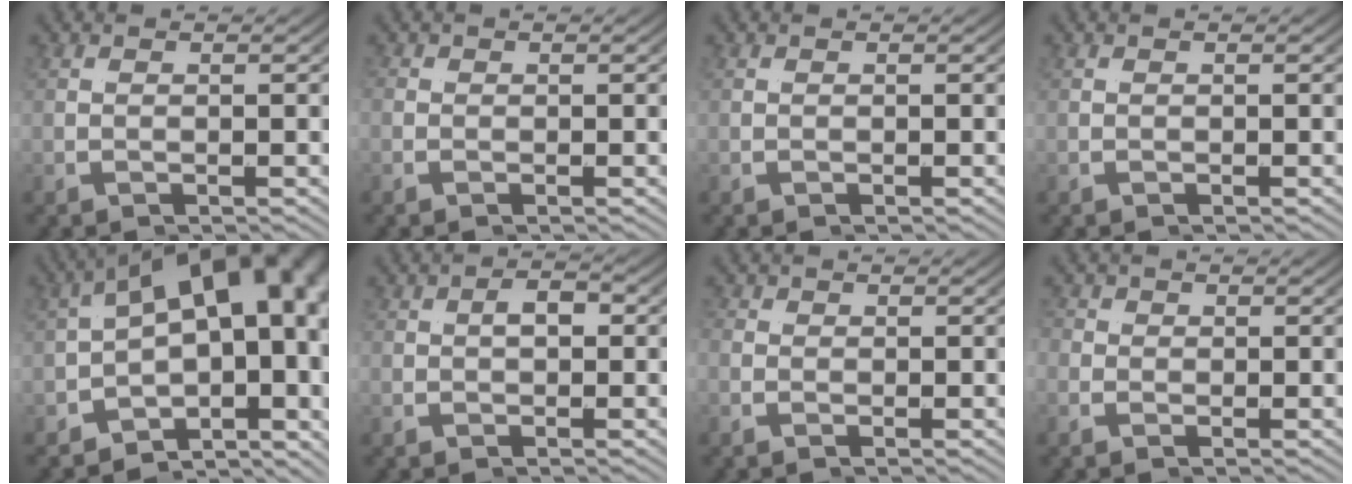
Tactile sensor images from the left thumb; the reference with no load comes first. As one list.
[{"total": 1.1, "force": [-0.1, 0.9, -0.6], "torque": [0.002, -0.008, 0.001]}, {"total": 0.0}, {"total": 0.0}, {"total": 13.1, "force": [0.1, 7.7, 10.6], "torque": [-0.137, 0.011, -0.012]}, {"total": 2.0, "force": [-0.4, 1.7, 1.1], "torque": [-0.023, -0.012, -0.002]}, {"total": 1.3, "force": [-0.3, 1.0, -0.8], "torque": [0.003, -0.009, -0.005]}, {"total": 2.1, "force": [0.1, 2.1, -0.5], "torque": [-0.005, -0.010, 0.004]}]